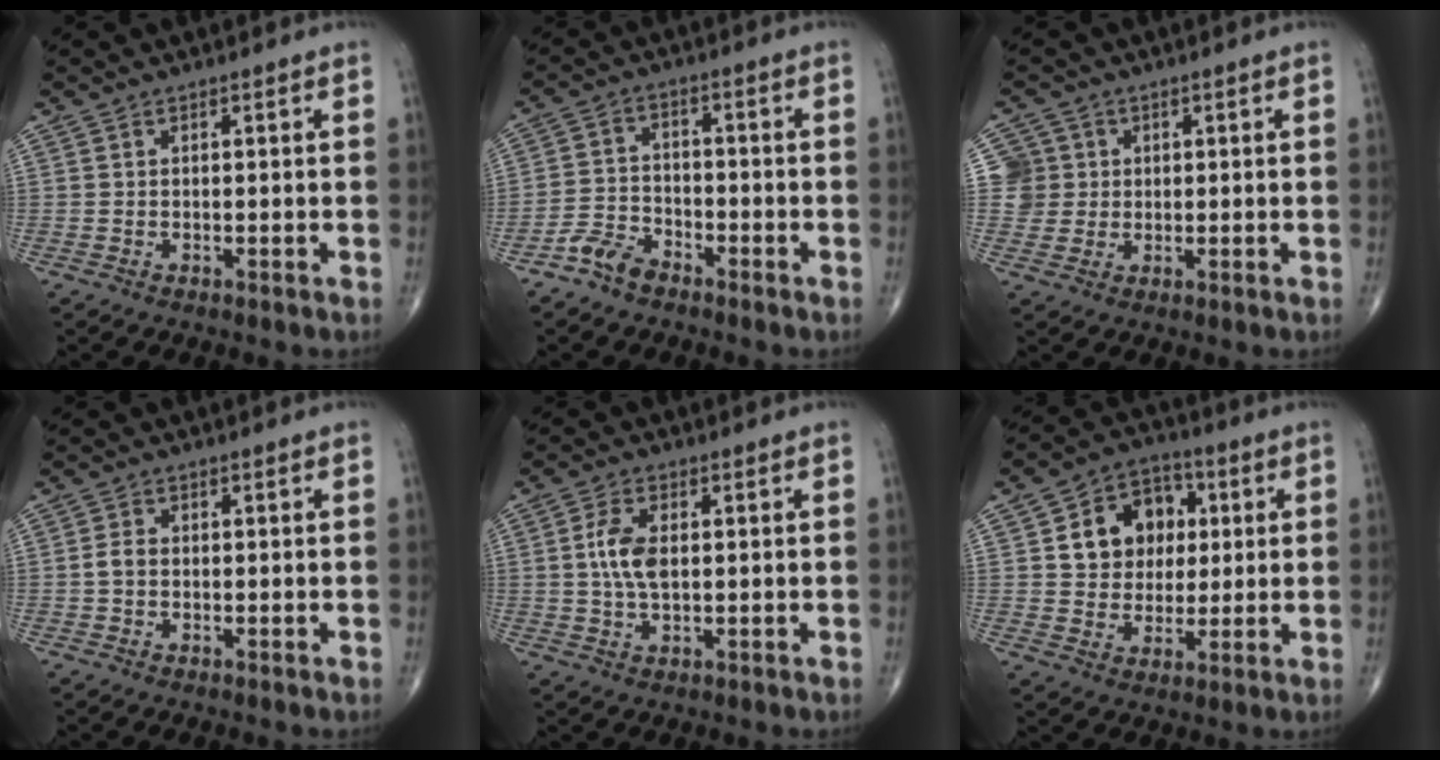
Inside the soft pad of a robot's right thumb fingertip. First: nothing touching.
{"total": 5.3, "force": [-4.1, 2.7, 2.1], "torque": [-0.036, 0.019, -0.085]}
{"total": 5.1, "force": [1.0, 5.0, 0.1], "torque": [0.031, 0.003, 0.015]}
{"total": 2.0, "force": [-0.3, 1.4, 1.3], "torque": [-0.025, 0.005, -0.010]}
{"total": 6.3, "force": [0.6, 3.3, 5.4], "torque": [-0.112, 0.004, 0.009]}
{"total": 12.7, "force": [2.8, 10.3, 6.9], "torque": [-0.065, 0.008, 0.044]}